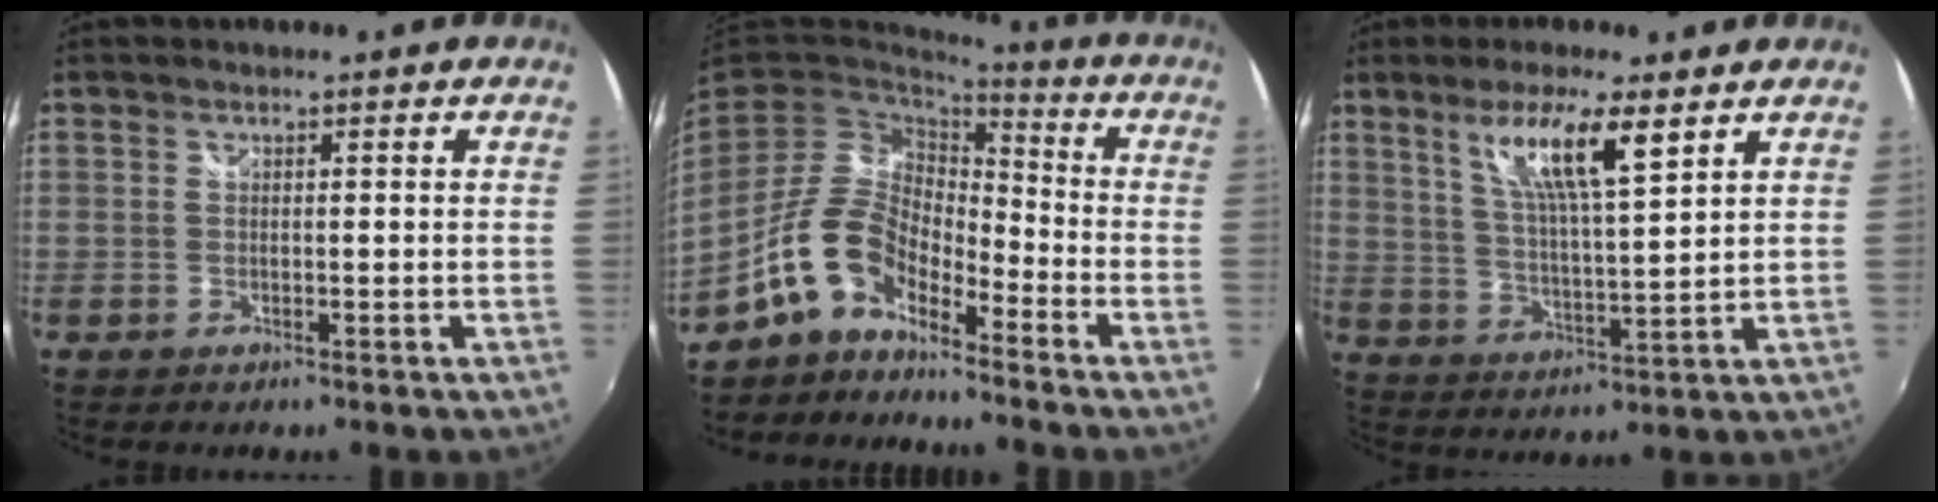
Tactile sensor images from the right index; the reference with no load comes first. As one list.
[{"total": 10.7, "force": [-7.3, 5.0, 6.0], "torque": [-0.124, 0.020, -0.148]}, {"total": 10.2, "force": [5.9, 1.0, 8.3], "torque": [-0.149, -0.001, 0.109]}]